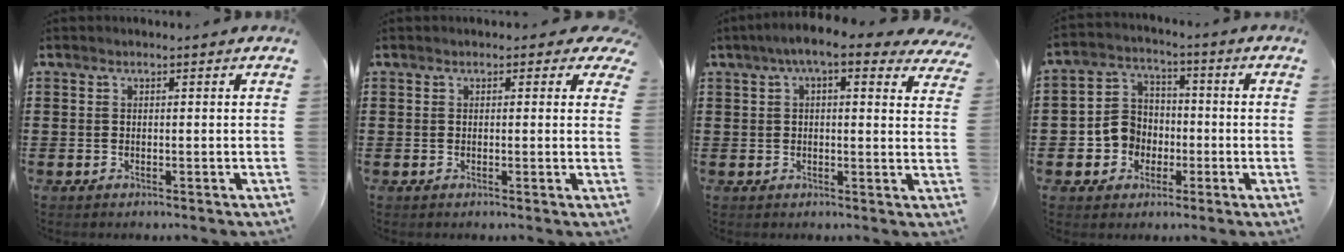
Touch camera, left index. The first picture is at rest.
{"total": 1.1, "force": [0.5, 0.7, 0.6], "torque": [-0.007, 0.004, 0.007]}
{"total": 6.4, "force": [4.1, 1.2, 4.7], "torque": [-0.100, 0.001, 0.071]}
{"total": 6.6, "force": [-1.4, 6.1, 1.9], "torque": [-0.067, 0.016, -0.027]}